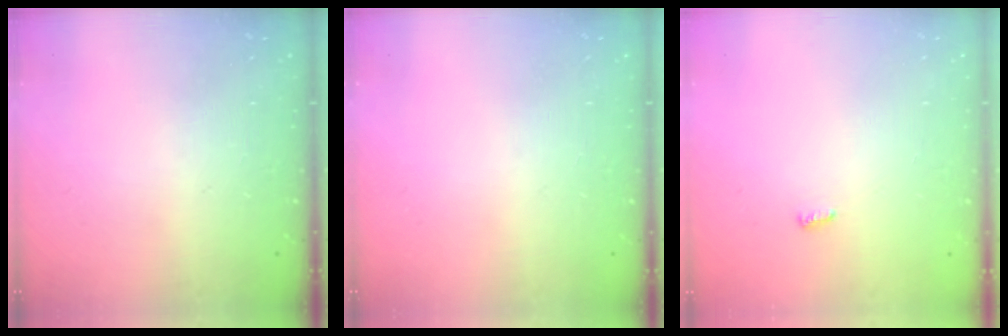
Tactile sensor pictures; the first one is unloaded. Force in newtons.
{"total": 0.0}
{"total": 2.8, "press": 2.8, "slide": 0.5}